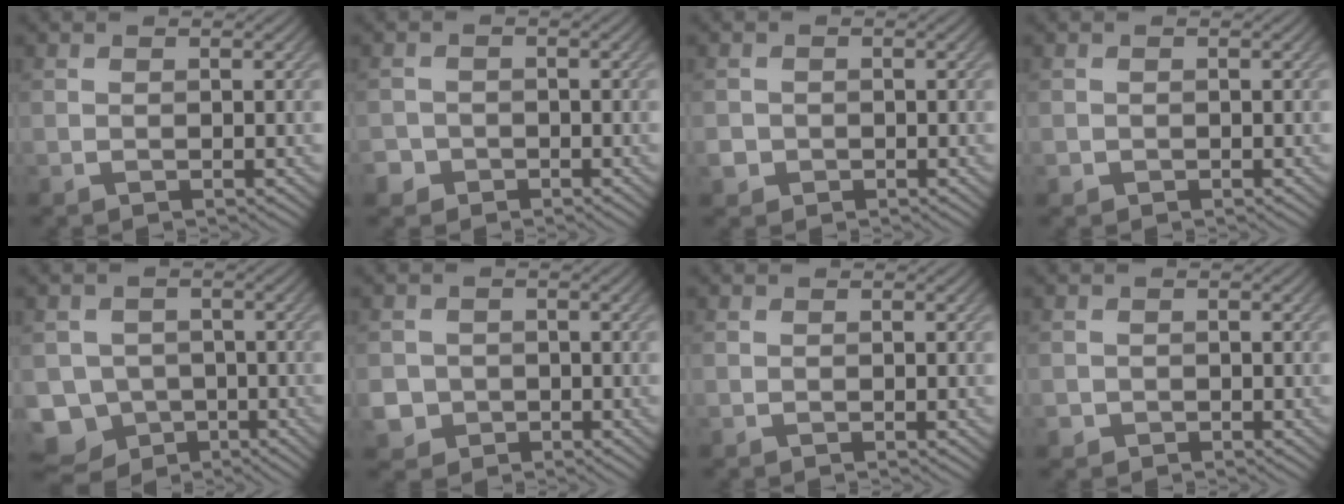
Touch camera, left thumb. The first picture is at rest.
{"total": 2.5, "force": [-1.5, 2.0, 0.2], "torque": [-0.002, 0.001, -0.031]}
{"total": 2.0, "force": [-0.8, 1.8, 0.4], "torque": [-0.008, -0.008, -0.016]}
{"total": 0.7, "force": [-0.3, 0.7, 0.0], "torque": [0.001, -0.007, -0.007]}
{"total": 8.4, "force": [-3.8, 7.1, 2.5], "torque": [-0.068, -0.026, -0.076]}
{"total": 4.0, "force": [-1.2, 3.7, 0.9], "torque": [-0.028, -0.012, -0.032]}
{"total": 0.0}
{"total": 1.1, "force": [-0.5, 0.9, 0.1], "torque": [0.002, -0.007, -0.012]}